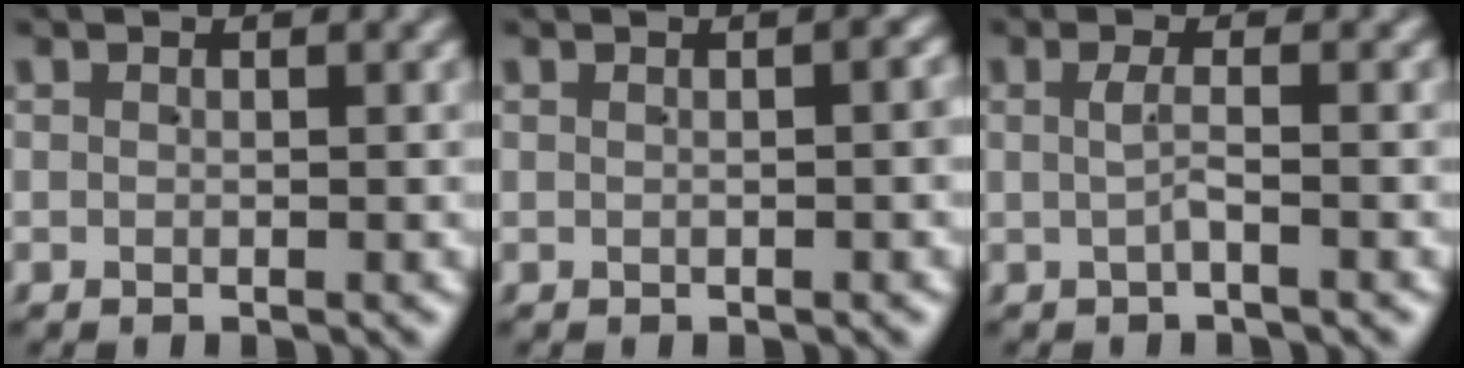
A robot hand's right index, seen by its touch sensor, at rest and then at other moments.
{"total": 1.3, "force": [0.2, 0.1, 1.3], "torque": [-0.014, 0.005, 0.002]}
{"total": 1.2, "force": [-0.5, -0.3, 1.1], "torque": [-0.027, -0.003, -0.006]}